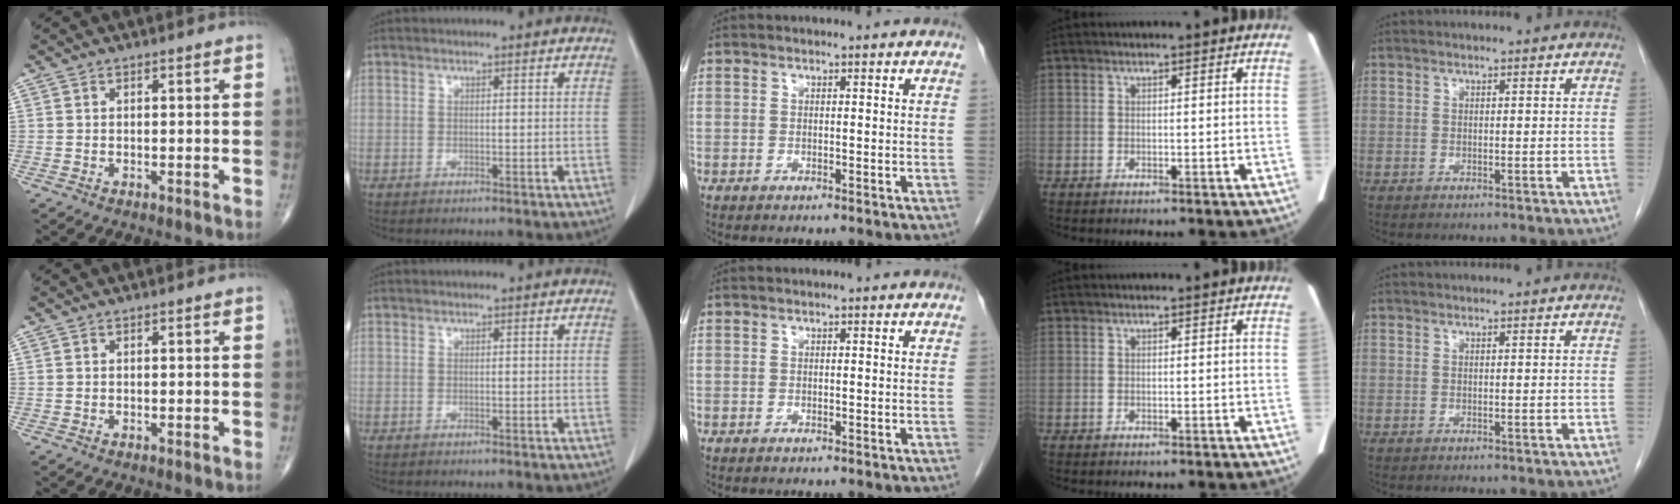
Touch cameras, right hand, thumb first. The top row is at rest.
{}